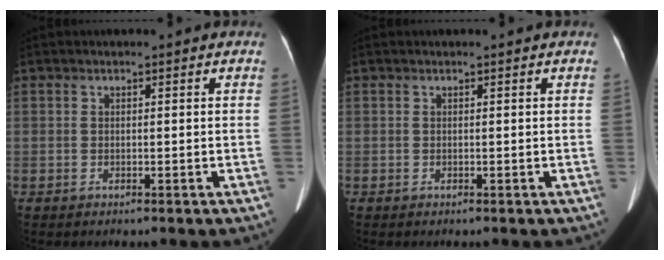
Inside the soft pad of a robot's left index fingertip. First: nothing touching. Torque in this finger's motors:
{"motor_torque": [0.02, 0.02, 0.00, 0.00]}